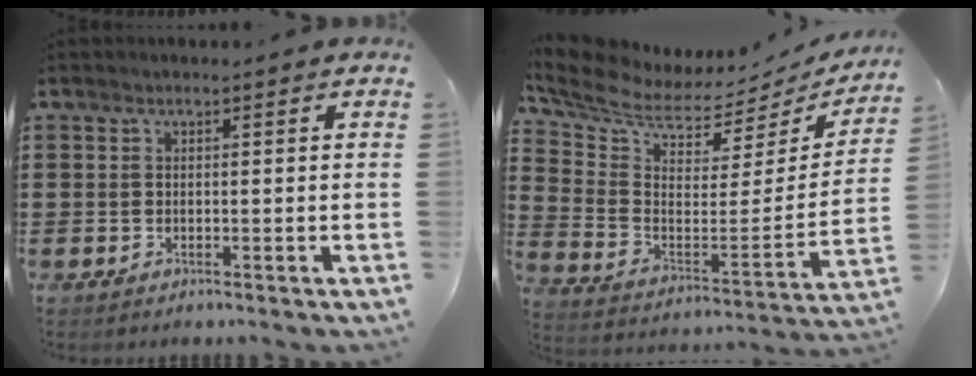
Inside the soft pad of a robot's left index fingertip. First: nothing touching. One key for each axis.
{"total": 5.5, "fx": 5.0, "fy": 1.6, "fz": 1.6, "tx": -0.064, "ty": -0.054, "tz": 0.083}